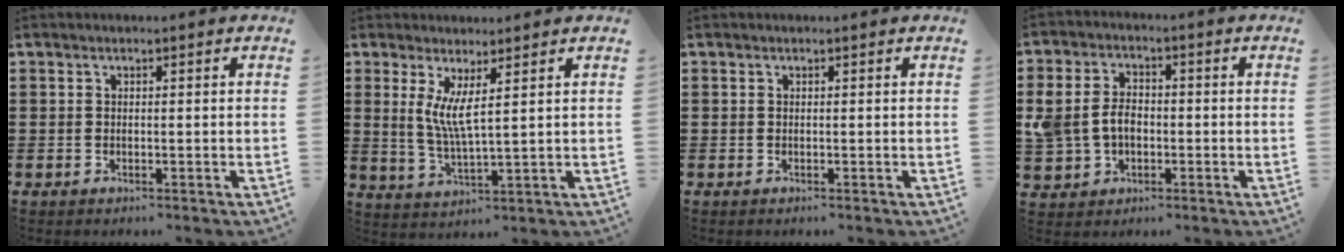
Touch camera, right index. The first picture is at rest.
{"total": 5.1, "force": [2.1, 0.5, 4.6], "torque": [-0.097, -0.005, 0.037]}
{"total": 0.0}
{"total": 5.6, "force": [-0.5, 4.1, 3.8], "torque": [-0.099, 0.003, -0.015]}